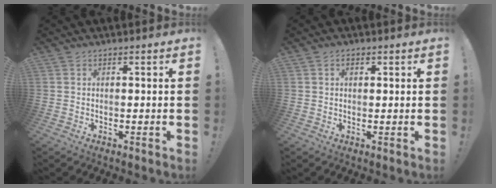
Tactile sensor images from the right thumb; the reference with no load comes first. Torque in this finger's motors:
{"motor_torque": [0.26, 0.08, -0.03, -0.01, 0.06]}